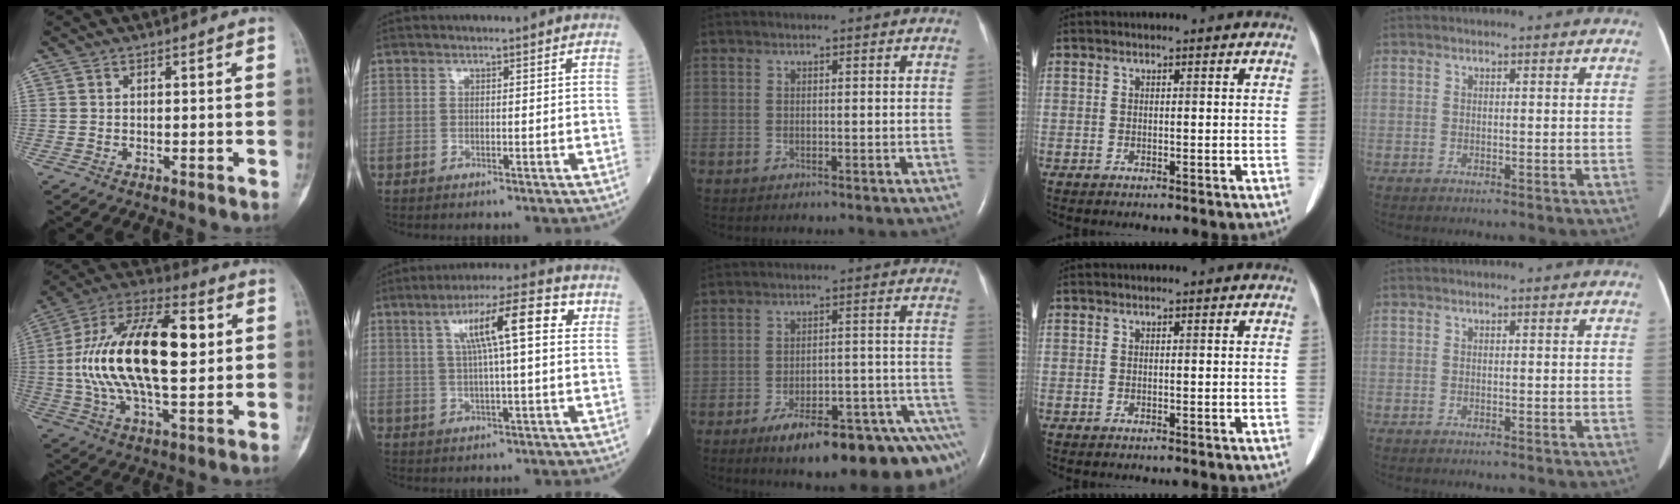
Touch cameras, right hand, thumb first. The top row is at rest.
{"thumb": {"total": 25.0, "force": [2.7, 11.6, 22.0], "torque": [-0.401, 0.014, 0.039]}, "index": {"total": 11.1, "force": [3.6, 1.2, 10.4], "torque": [-0.169, 0.024, 0.054]}, "middle": {"total": 18.4, "force": [-13.3, 3.1, 12.4], "torque": [-0.082, 0.036, -0.186]}}